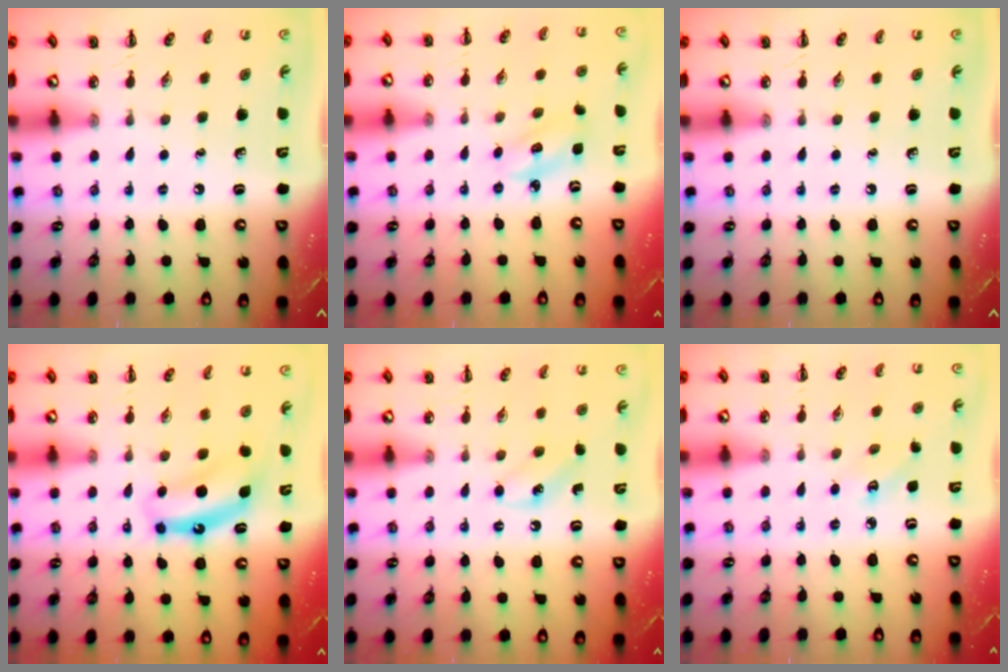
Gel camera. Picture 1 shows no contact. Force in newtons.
{"total": 2.7, "press": 2.7, "slide": 0.4}
{"total": 0.0}
{"total": 7.4, "press": 7.3, "slide": 1.1}
{"total": 7.0, "press": 6.9, "slide": 1.2}
{"total": 2.1, "press": 2.0, "slide": 0.6}